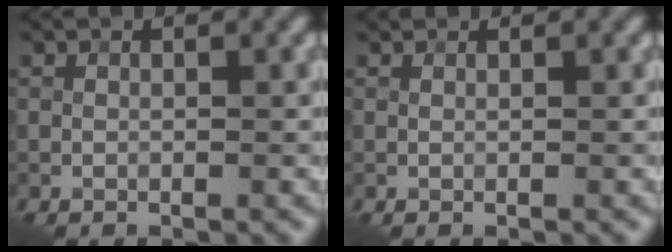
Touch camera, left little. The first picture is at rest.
{"total": 0.8, "force": [0.8, 0.1, 0.2], "torque": [-0.008, -0.002, 0.007]}